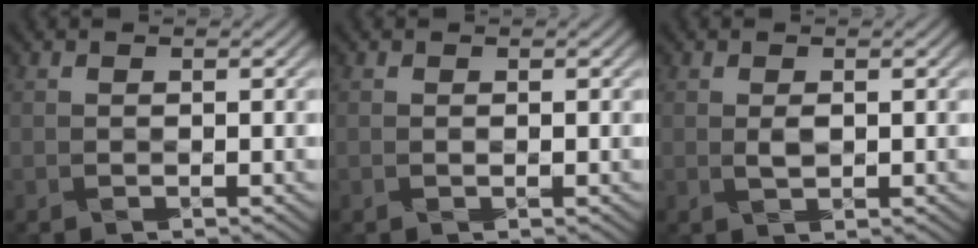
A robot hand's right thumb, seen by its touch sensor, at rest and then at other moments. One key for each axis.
{"total": 0.0}
{"total": 0.9, "fx": 0.3, "fy": 0.4, "fz": 0.7, "tx": -0.014, "ty": 0.000, "tz": 0.009}